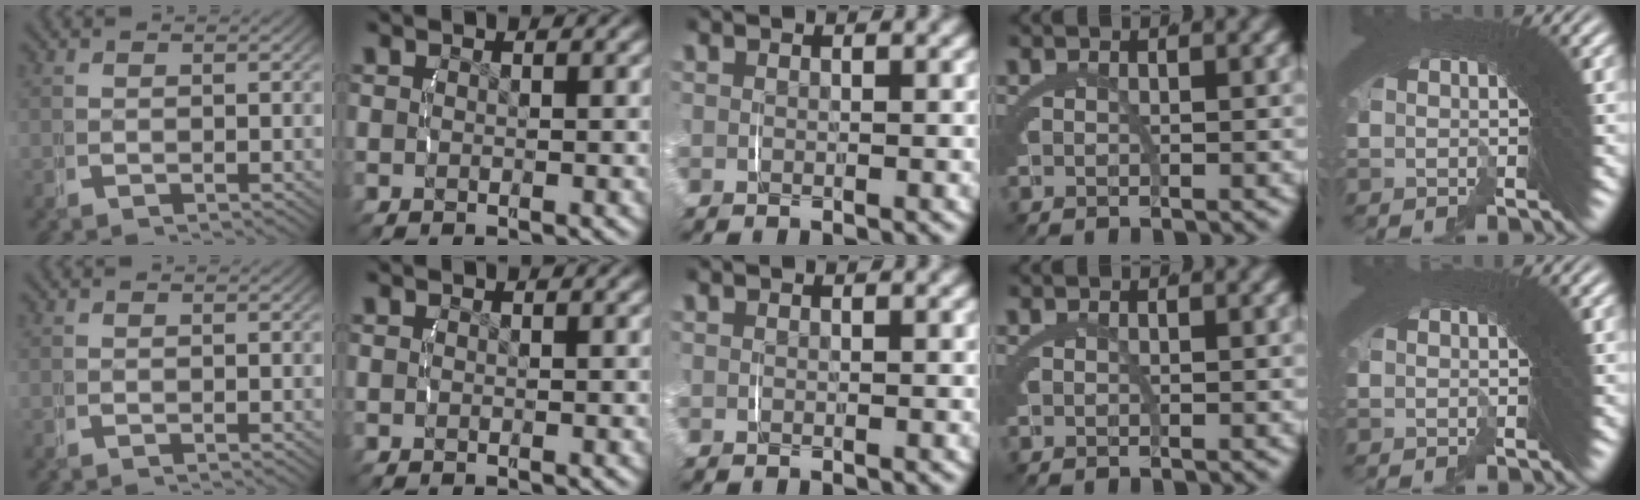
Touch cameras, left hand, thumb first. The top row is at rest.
{}